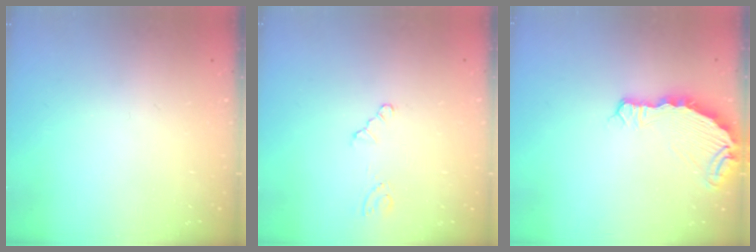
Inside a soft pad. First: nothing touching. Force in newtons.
{"total": 2.1, "press": 2.1, "slide": 0.3}
{"total": 8.7, "press": 7.0, "slide": 5.2}